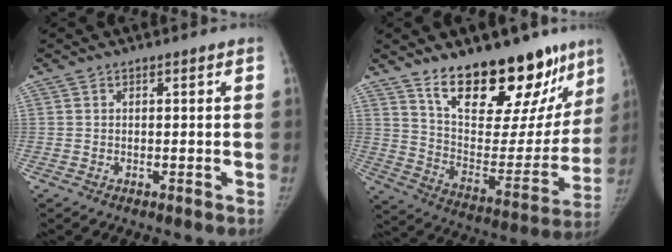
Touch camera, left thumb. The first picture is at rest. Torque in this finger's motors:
{"motor_torque": [2.07, 2.13, 1.10, -1.68, 0.36]}